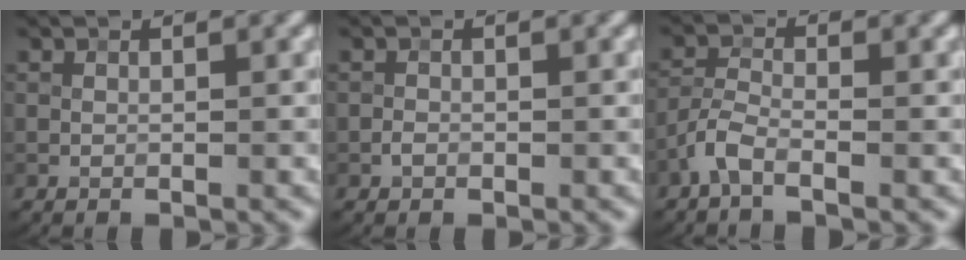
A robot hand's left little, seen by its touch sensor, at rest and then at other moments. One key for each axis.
{"total": 0.6, "fx": -0.3, "fy": 0.5, "fz": 0.1, "tx": 0.001, "ty": -0.002, "tz": -0.010}
{"total": 2.2, "fx": -1.8, "fy": 0.4, "fz": 1.2, "tx": -0.029, "ty": 0.006, "tz": -0.046}